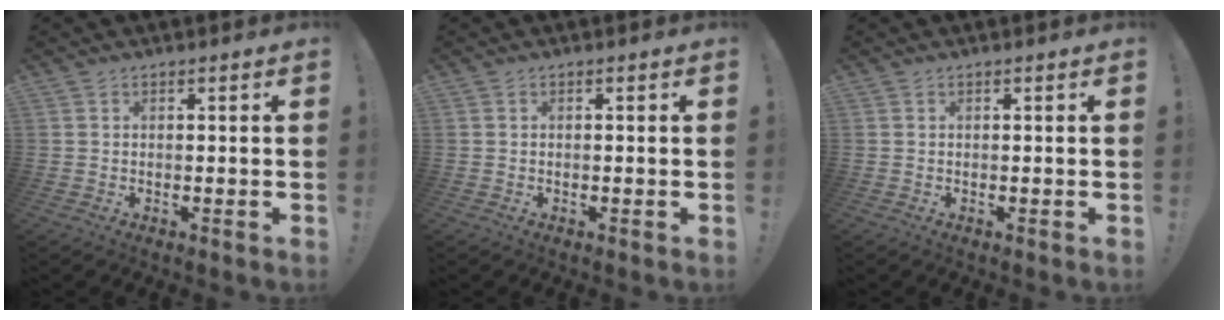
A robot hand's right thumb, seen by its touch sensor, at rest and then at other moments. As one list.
[{"total": 0.0}, {"total": 0.0}]